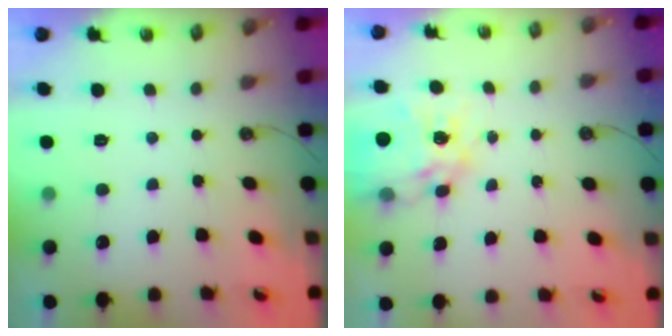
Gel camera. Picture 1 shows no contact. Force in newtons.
{"total": 15.1, "press": 15.1, "slide": 1.5}